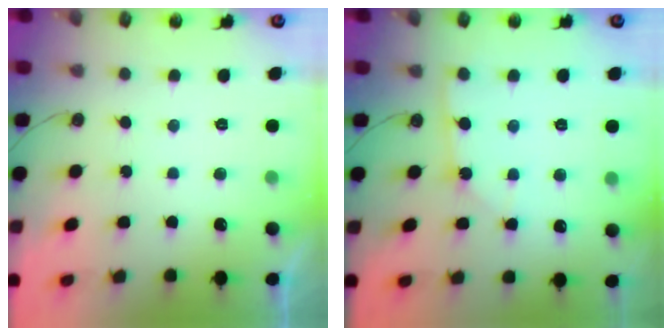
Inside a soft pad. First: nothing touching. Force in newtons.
{"total": 2.0, "press": 2.0, "slide": 0.3}